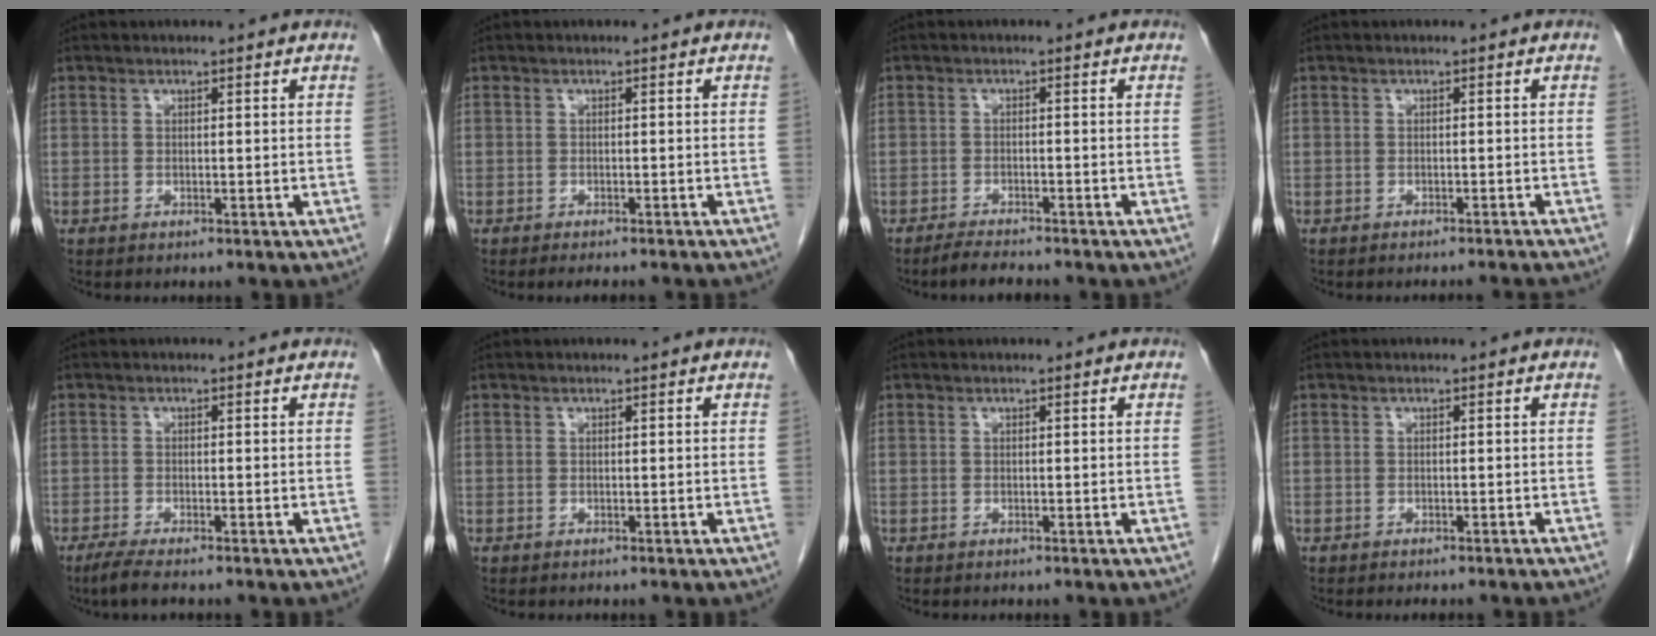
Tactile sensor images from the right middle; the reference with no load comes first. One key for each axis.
{"total": 4.5, "fx": -4.0, "fy": 0.6, "fz": 2.1, "tx": -0.020, "ty": -0.006, "tz": -0.050}
{"total": 3.5, "fx": -3.2, "fy": 0.3, "fz": 1.4, "tx": -0.029, "ty": -0.011, "tz": -0.054}
{"total": 4.3, "fx": -4.2, "fy": -0.6, "fz": 0.9, "tx": -0.011, "ty": -0.008, "tz": -0.048}
{"total": 2.8, "fx": -2.2, "fy": 0.1, "fz": 1.8, "tx": -0.041, "ty": -0.009, "tz": -0.043}
{"total": 0.0}
{"total": 0.0}
{"total": 3.4, "fx": -3.0, "fy": 0.6, "fz": 1.4, "tx": -0.019, "ty": -0.005, "tz": -0.036}